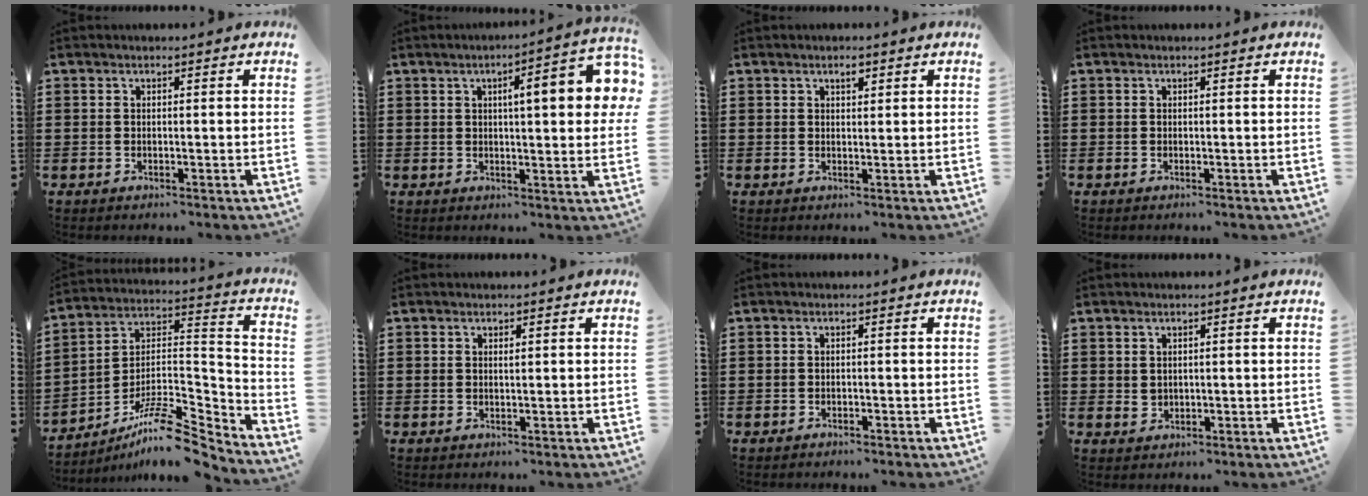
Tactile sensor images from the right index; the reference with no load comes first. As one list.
[{"total": 8.4, "force": [2.3, 1.5, 7.9], "torque": [-0.119, -0.004, 0.028]}, {"total": 1.5, "force": [0.9, 0.7, 1.0], "torque": [-0.013, 0.002, 0.014]}, {"total": 0.0}, {"total": 10.6, "force": [-8.4, 2.6, 6.0], "torque": [-0.105, 0.017, -0.162]}, {"total": 0.6, "force": [0.2, 0.1, 0.5], "torque": [-0.010, 0.000, 0.004]}, {"total": 0.8, "force": [-0.8, 0.1, 0.1], "torque": [-0.004, 0.001, -0.017]}, {"total": 1.3, "force": [0.3, 1.1, 0.7], "torque": [-0.017, 0.006, 0.006]}]